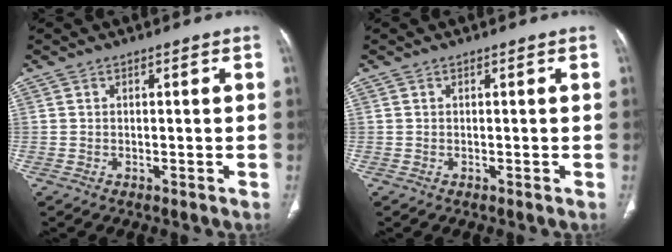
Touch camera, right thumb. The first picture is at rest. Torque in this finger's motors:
{"motor_torque": [-0.42, 0.45, -0.02, -0.02, 0.00]}